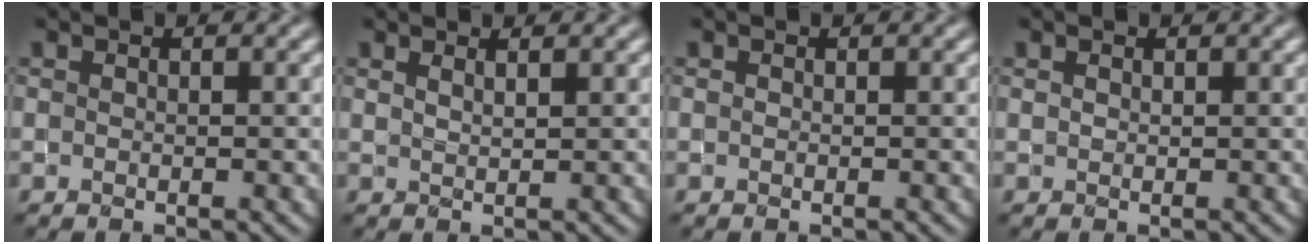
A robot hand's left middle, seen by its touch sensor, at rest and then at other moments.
{"total": 1.3, "force": [1.0, 0.4, 0.7], "torque": [-0.005, 0.003, 0.008]}
{"total": 0.0}
{"total": 0.5, "force": [0.4, 0.3, 0.2], "torque": [-0.006, 0.001, 0.008]}